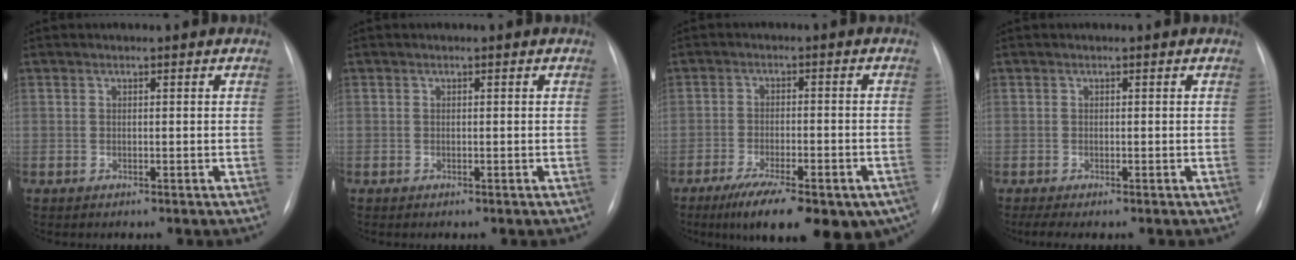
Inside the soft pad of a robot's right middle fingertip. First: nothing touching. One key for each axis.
{"total": 0.0}
{"total": 18.4, "fx": -12.5, "fy": 5.6, "fz": 12.3, "tx": -0.135, "ty": -0.011, "tz": -0.171}
{"total": 2.4, "fx": -1.7, "fy": 0.3, "fz": 1.6, "tx": -0.025, "ty": -0.008, "tz": -0.026}